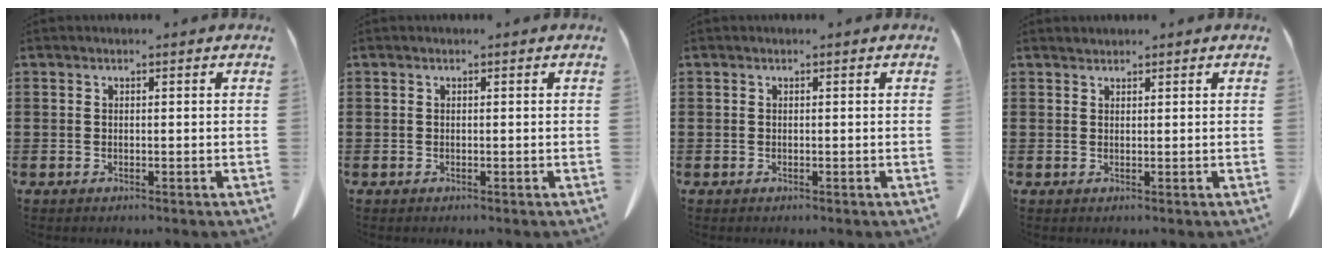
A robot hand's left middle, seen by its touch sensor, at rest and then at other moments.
{"total": 0.0}
{"total": 0.0}
{"total": 0.8, "force": [0.8, 0.2, 0.0], "torque": [-0.002, -0.001, 0.017]}